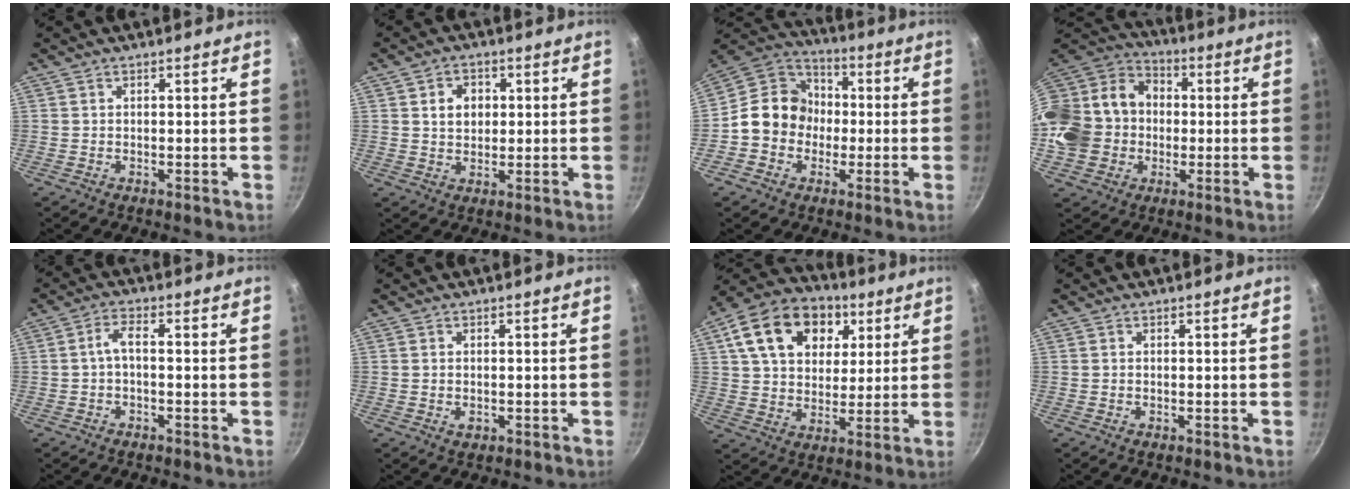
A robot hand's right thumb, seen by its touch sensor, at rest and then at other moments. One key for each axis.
{"total": 5.1, "fx": 1.1, "fy": 4.1, "fz": 2.8, "tx": -0.024, "ty": 0.002, "tz": 0.020}
{"total": 12.6, "fx": -1.4, "fy": 11.2, "fz": 5.7, "tx": -0.051, "ty": 0.038, "tz": -0.048}
{"total": 22.9, "fx": -1.6, "fy": 19.5, "fz": 11.9, "tx": -0.237, "ty": 0.055, "tz": -0.025}
{"total": 3.2, "fx": -0.8, "fy": 1.3, "fz": 2.8, "tx": -0.064, "ty": 0.020, "tz": -0.020}
{"total": 1.5, "fx": -0.4, "fy": 1.1, "fz": 1.0, "tx": -0.016, "ty": -0.001, "tz": -0.006}
{"total": 19.4, "fx": 7.4, "fy": 13.9, "fz": 11.4, "tx": -0.176, "ty": 0.005, "tz": 0.117}
{"total": 0.0}